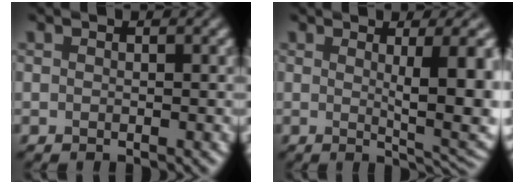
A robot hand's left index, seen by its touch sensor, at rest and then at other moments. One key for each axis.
{"total": 8.0, "fx": 0.9, "fy": 2.3, "fz": 7.6, "tx": -0.087, "ty": -0.008, "tz": 0.019}